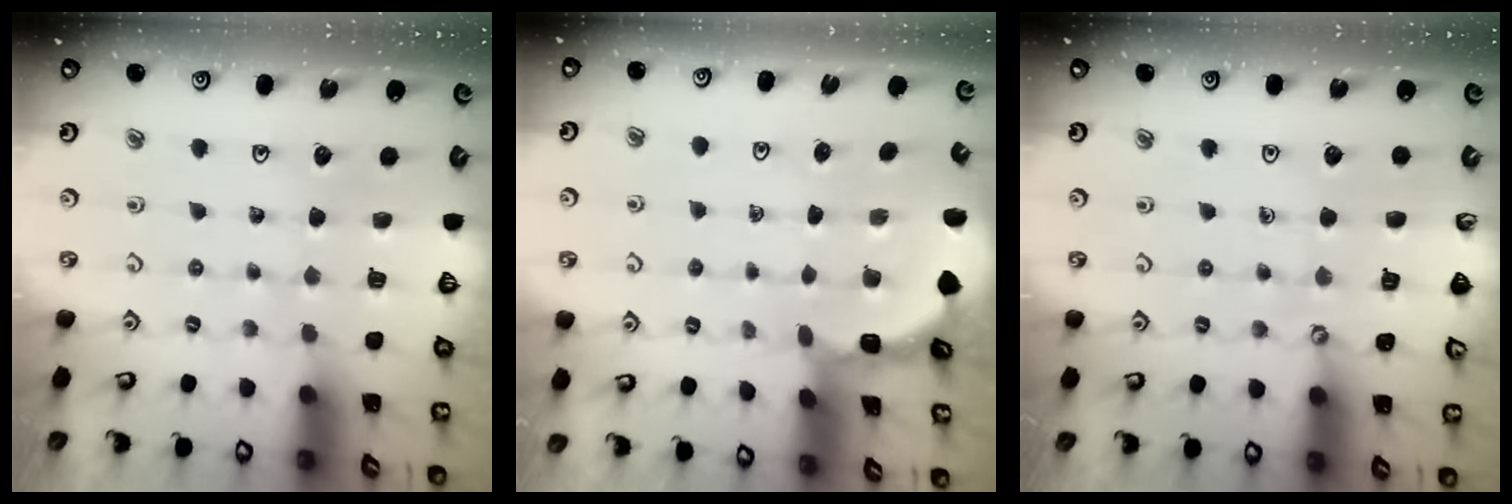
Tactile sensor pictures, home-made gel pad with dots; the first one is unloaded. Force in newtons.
{"total": 2.0, "press": 2.0, "slide": 0.2}
{"total": 3.2, "press": 3.1, "slide": 0.5}